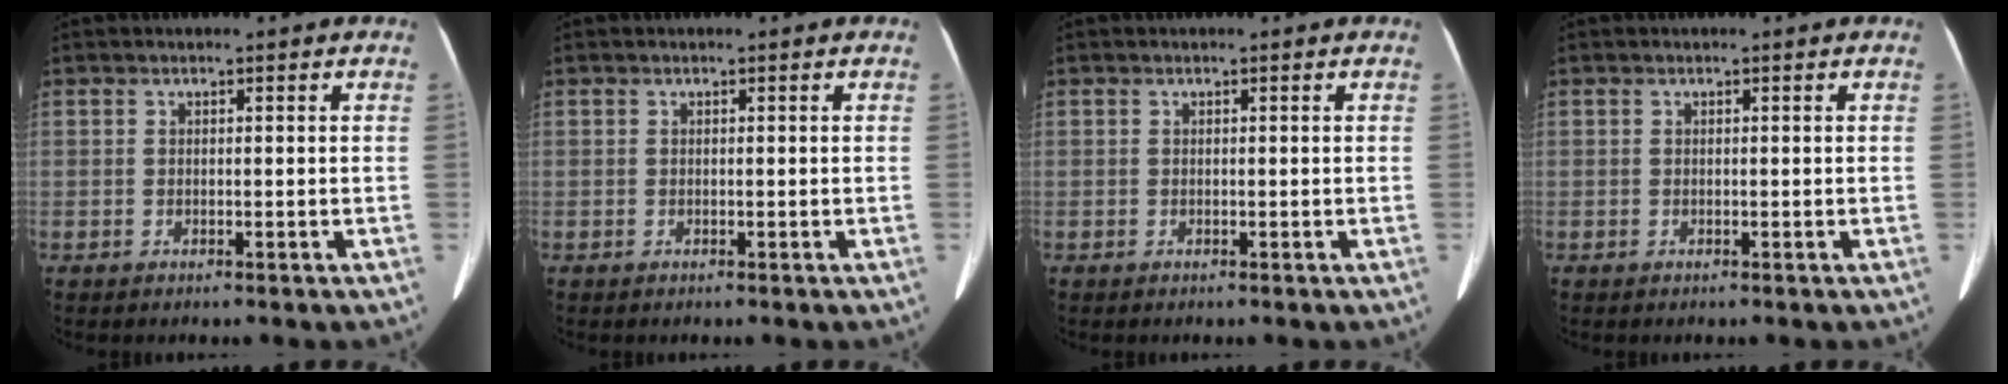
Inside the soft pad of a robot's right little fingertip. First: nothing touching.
{"total": 0.0}
{"total": 0.0}
{"total": 0.0}